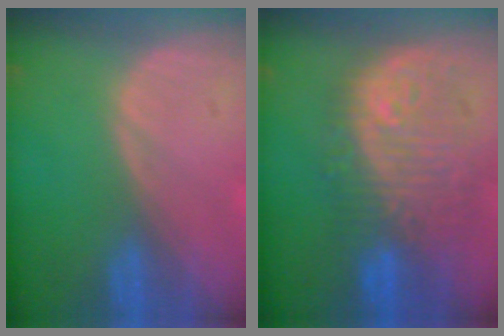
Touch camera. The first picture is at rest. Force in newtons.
{"total": 11.0, "press": 10.5, "slide": 3.3}